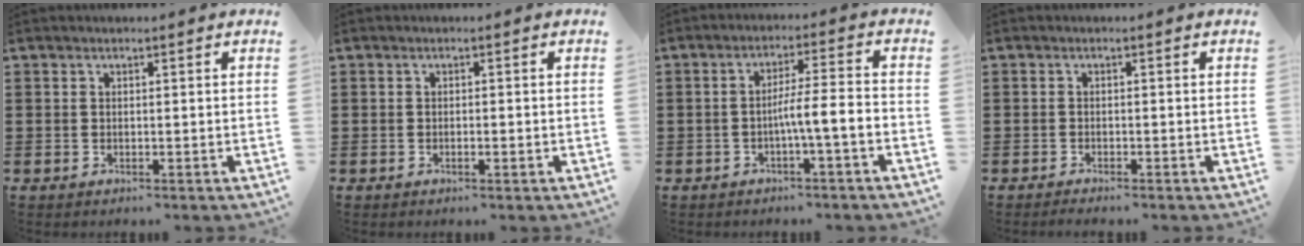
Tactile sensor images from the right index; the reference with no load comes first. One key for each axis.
{"total": 0.8, "fx": -0.3, "fy": 0.2, "fz": 0.7, "tx": -0.013, "ty": -0.003, "tz": -0.005}
{"total": 5.6, "fx": -2.2, "fy": 0.2, "fz": 5.2, "tx": -0.091, "ty": 0.003, "tz": -0.043}
{"total": 0.9, "fx": -0.9, "fy": 0.0, "fz": 0.1, "tx": -0.005, "ty": -0.001, "tz": -0.019}